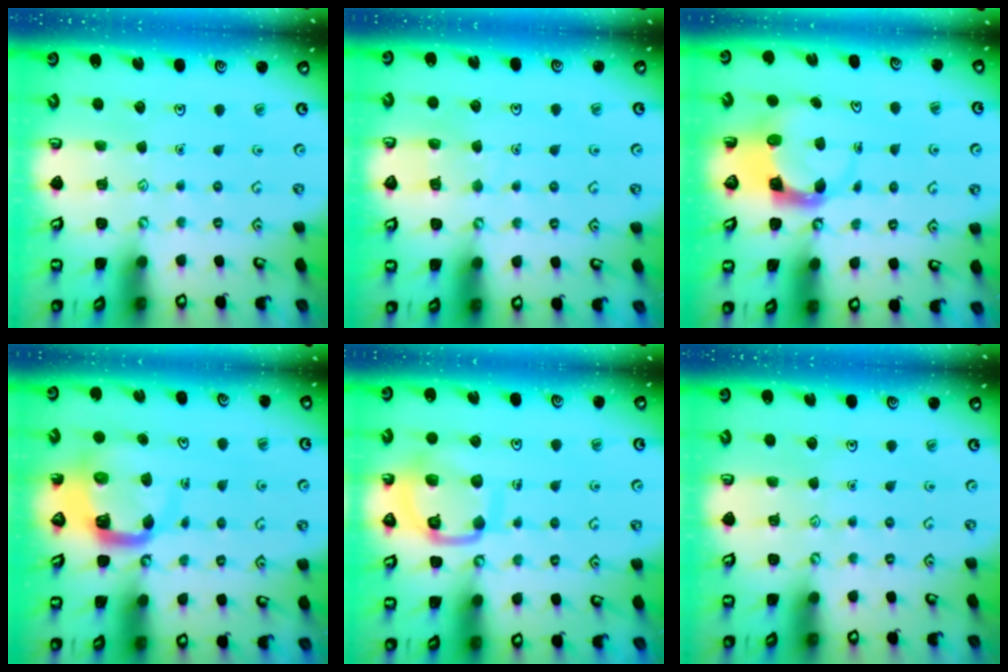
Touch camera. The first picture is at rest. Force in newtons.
{"total": 4.6, "press": 4.6, "slide": 0.4}
{"total": 3.6, "press": 3.6, "slide": 0.5}
{"total": 7.6, "press": 7.5, "slide": 1.0}
{"total": 12.8, "press": 12.8, "slide": 1.3}
{"total": 0.0}